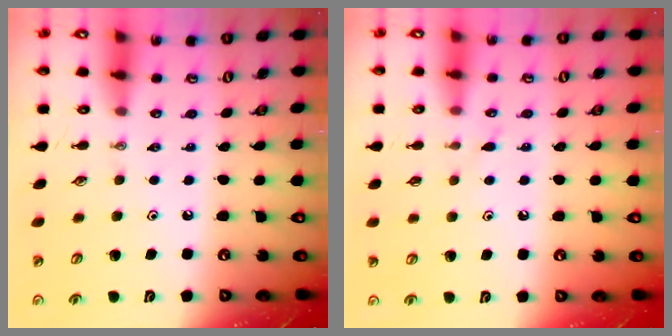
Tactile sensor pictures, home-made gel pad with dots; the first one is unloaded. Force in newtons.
{"total": 7.4, "press": 7.4, "slide": 0.4}